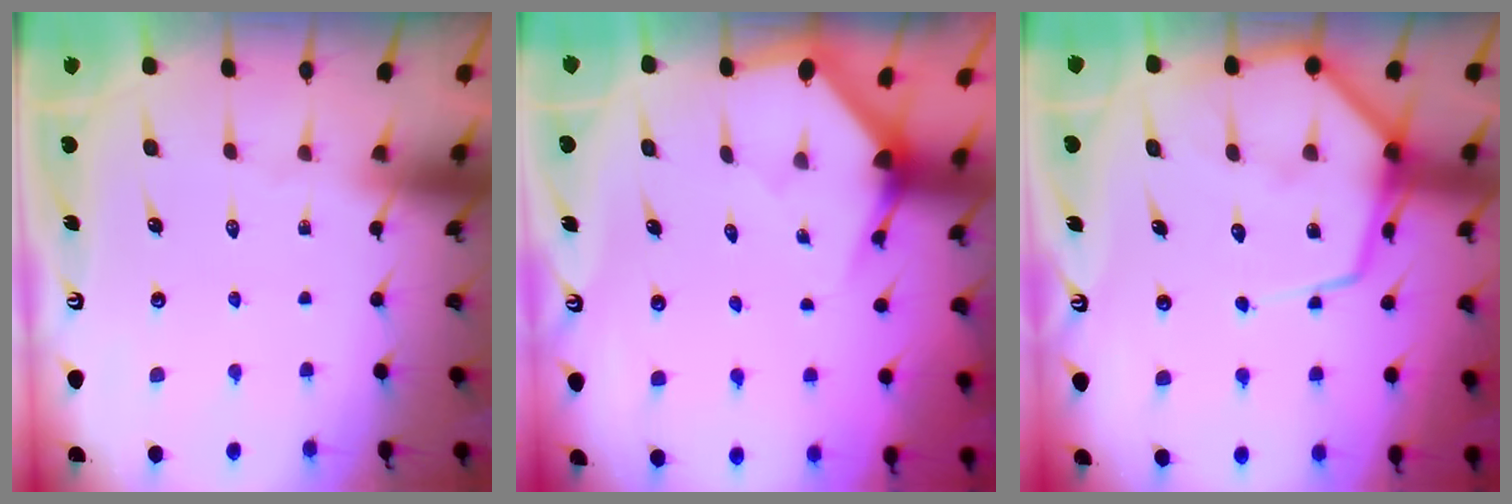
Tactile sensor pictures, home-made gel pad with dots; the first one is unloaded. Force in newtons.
{"total": 3.5, "press": 3.5, "slide": 0.1}
{"total": 13.0, "press": 12.9, "slide": 1.2}